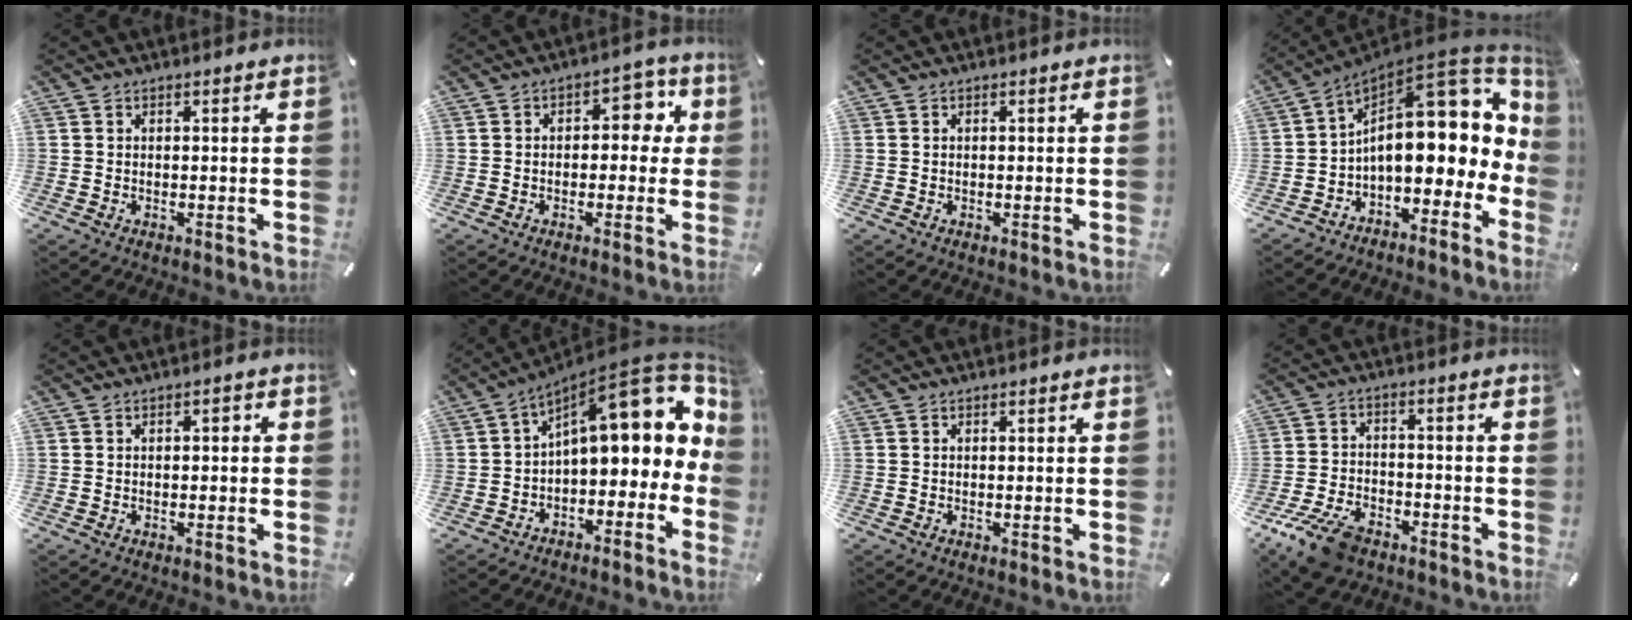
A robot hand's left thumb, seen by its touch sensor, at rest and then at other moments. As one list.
[{"total": 6.7, "force": [1.0, 4.7, 4.7], "torque": [-0.047, -0.002, 0.006]}, {"total": 0.0}, {"total": 19.3, "force": [4.6, 11.0, 15.2], "torque": [-0.214, -0.056, 0.079]}, {"total": 1.4, "force": [-0.4, 0.8, 1.1], "torque": [-0.020, 0.007, -0.010]}, {"total": 16.9, "force": [6.6, 8.6, 13.0], "torque": [-0.152, -0.061, 0.110]}, {"total": 0.0}, {"total": 10.6, "force": [-7.1, 5.5, 5.7], "torque": [-0.116, 0.035, -0.132]}]